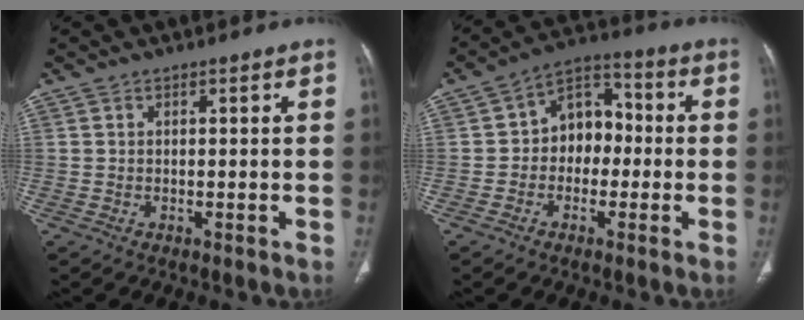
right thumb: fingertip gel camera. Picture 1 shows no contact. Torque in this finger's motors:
{"motor_torque": [-0.25, 0.62, 0.51, -0.45, 0.00]}